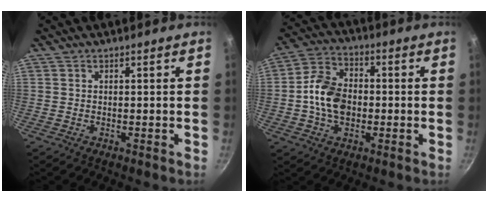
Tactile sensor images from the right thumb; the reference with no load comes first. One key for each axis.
{"total": 11.3, "fx": -1.0, "fy": 8.0, "fz": 7.8, "tx": -0.124, "ty": 0.021, "tz": -0.031}